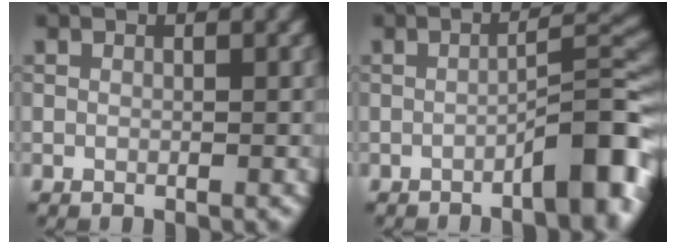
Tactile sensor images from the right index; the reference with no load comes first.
{"total": 6.0, "force": [-3.1, 1.0, 5.0], "torque": [-0.064, 0.023, -0.050]}